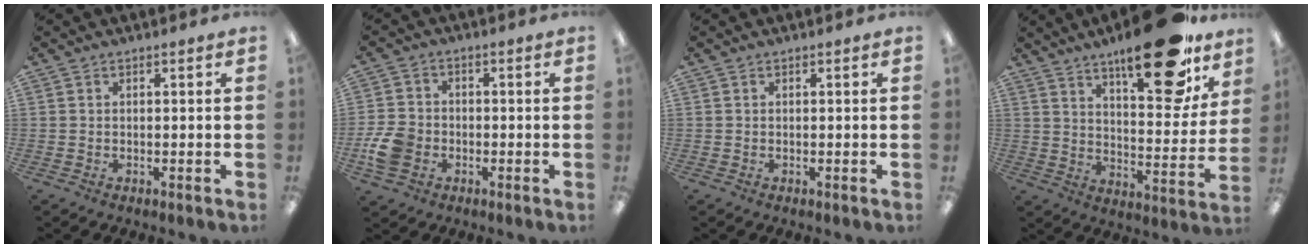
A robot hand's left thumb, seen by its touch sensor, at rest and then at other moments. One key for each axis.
{"total": 8.4, "fx": -2.6, "fy": 6.5, "fz": 4.6, "tx": -0.097, "ty": 0.014, "tz": -0.049}
{"total": 0.0}
{"total": 23.4, "fx": 16.0, "fy": 8.3, "fz": 15.0, "tx": -0.199, "ty": -0.098, "tz": 0.256}